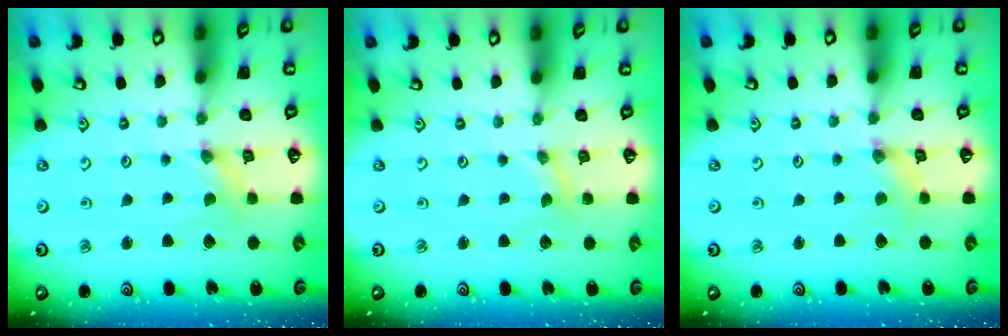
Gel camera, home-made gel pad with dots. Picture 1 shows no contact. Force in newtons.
{"total": 0.0}
{"total": 1.4, "press": 1.3, "slide": 0.3}